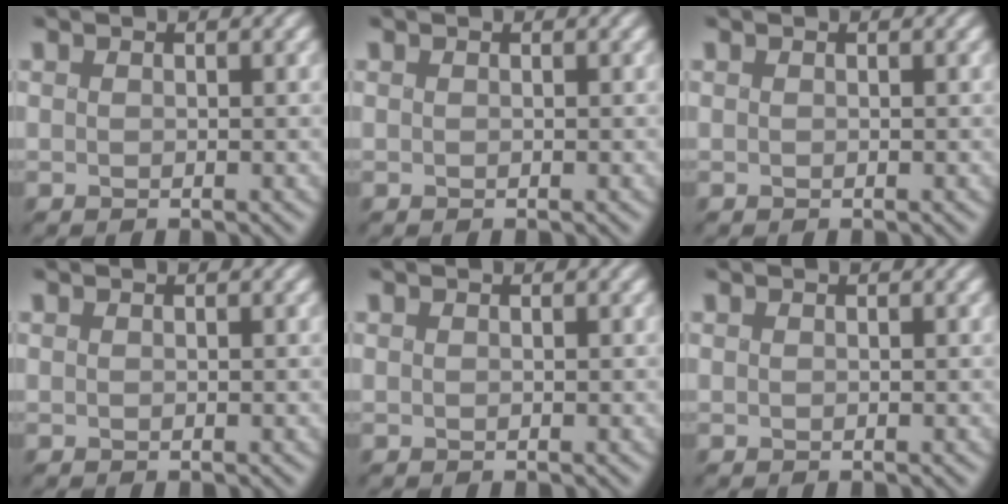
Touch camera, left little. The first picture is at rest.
{"total": 0.0}
{"total": 0.0}
{"total": 0.0}
{"total": 0.0}
{"total": 0.0}